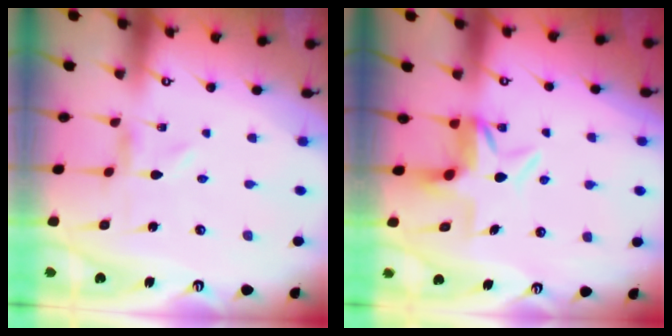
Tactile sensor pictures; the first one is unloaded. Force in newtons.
{"total": 5.8, "press": 5.8, "slide": 0.4}